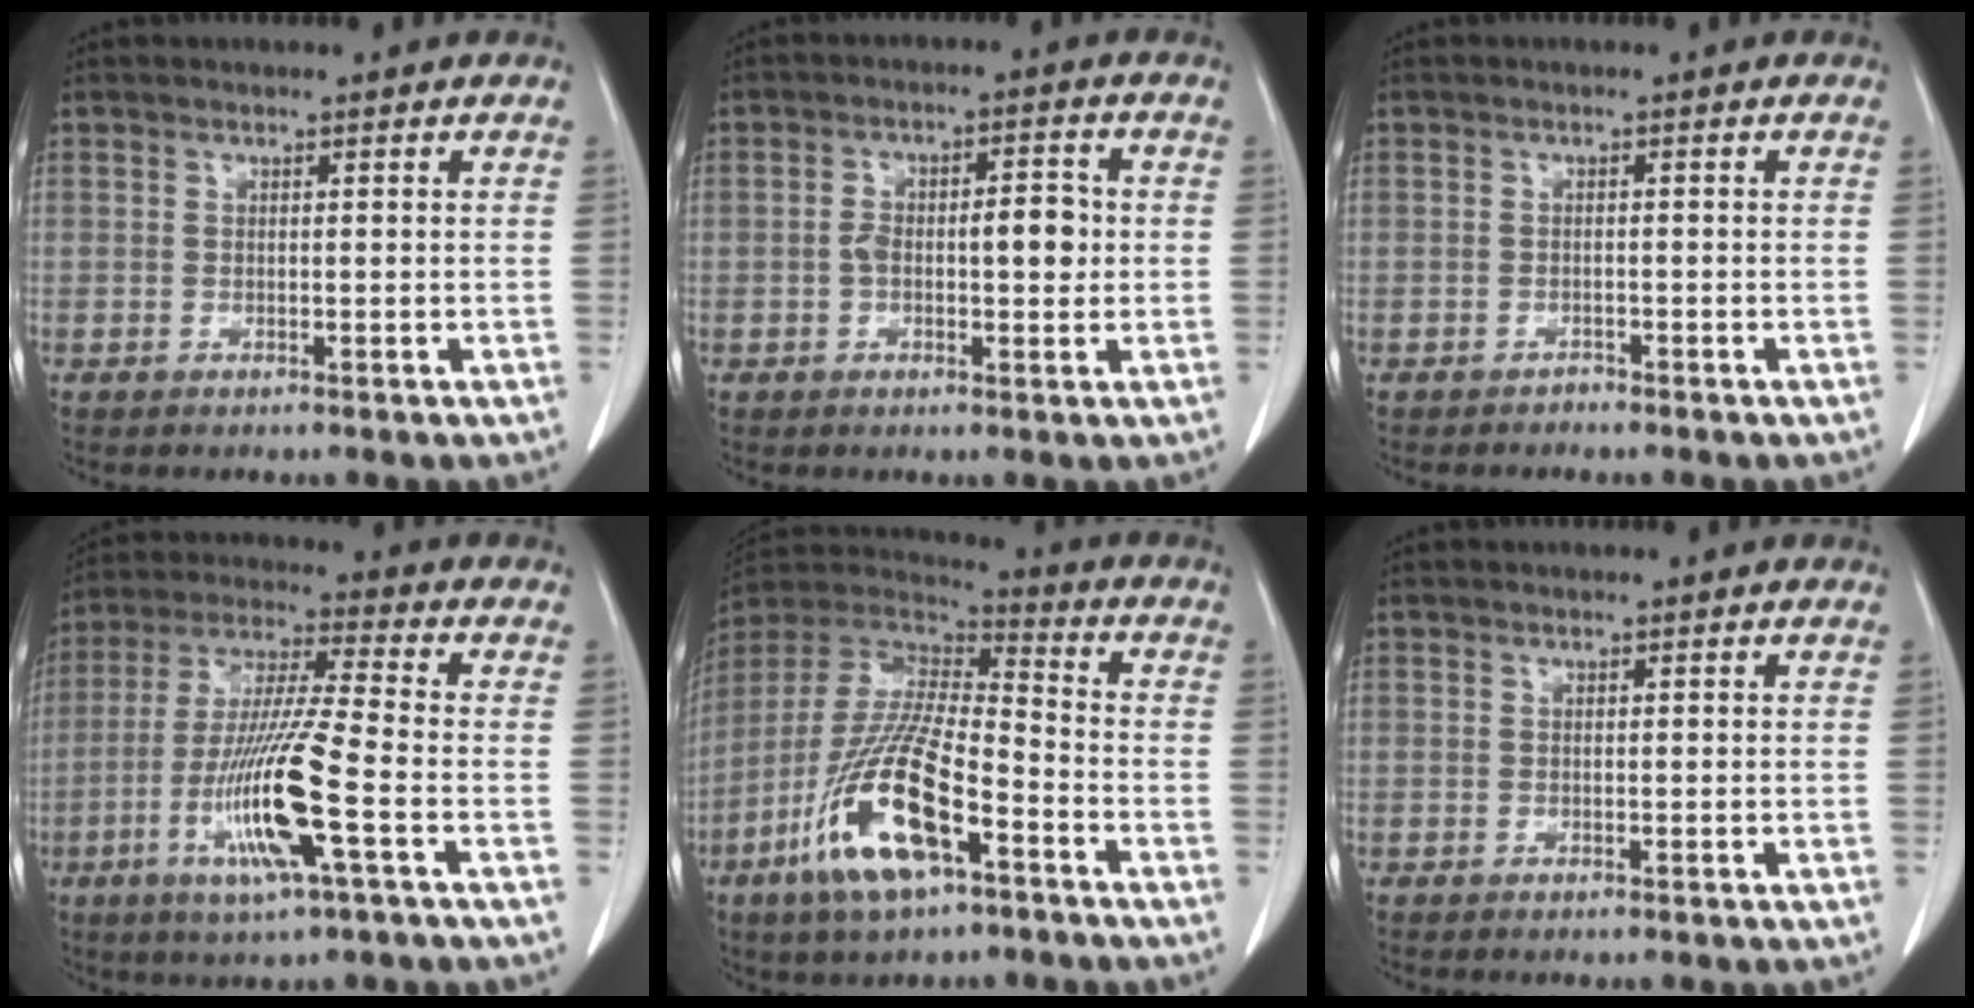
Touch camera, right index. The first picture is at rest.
{"total": 6.4, "force": [-0.3, 2.6, 5.8], "torque": [-0.102, 0.019, -0.004]}
{"total": 0.8, "force": [-0.7, 0.2, 0.0], "torque": [-0.001, 0.000, -0.015]}
{"total": 14.3, "force": [-4.9, 0.2, 13.5], "torque": [-0.273, -0.016, -0.095]}
{"total": 17.6, "force": [-8.1, 4.4, 15.0], "torque": [-0.322, -0.019, -0.146]}
{"total": 0.0}